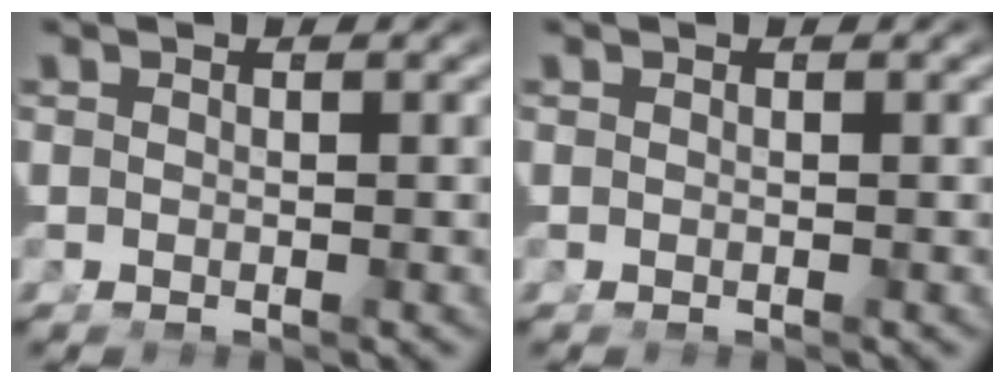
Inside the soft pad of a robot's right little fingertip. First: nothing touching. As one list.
[{"total": 0.0}]